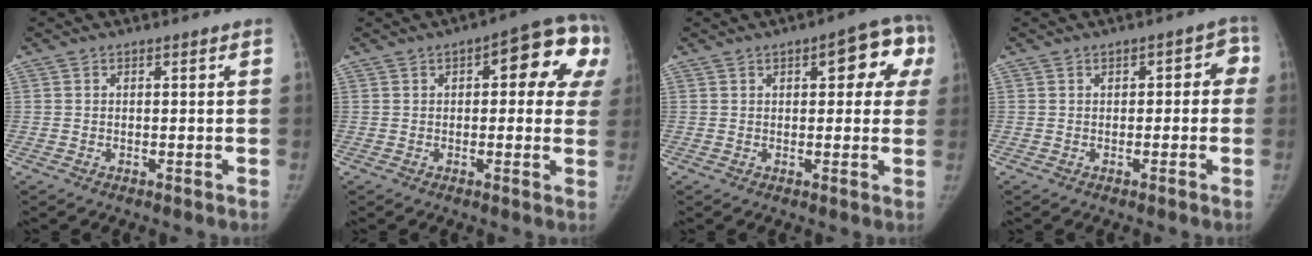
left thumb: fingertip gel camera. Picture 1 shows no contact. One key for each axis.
{"total": 14.3, "fx": 4.1, "fy": 6.3, "fz": 12.2, "tx": -0.101, "ty": 0.020, "tz": 0.036}
{"total": 10.2, "fx": 3.4, "fy": 4.7, "fz": 8.4, "tx": -0.059, "ty": 0.016, "tz": 0.032}
{"total": 4.1, "fx": 0.0, "fy": 3.0, "fz": 2.9, "tx": 0.002, "ty": 0.018, "tz": -0.010}